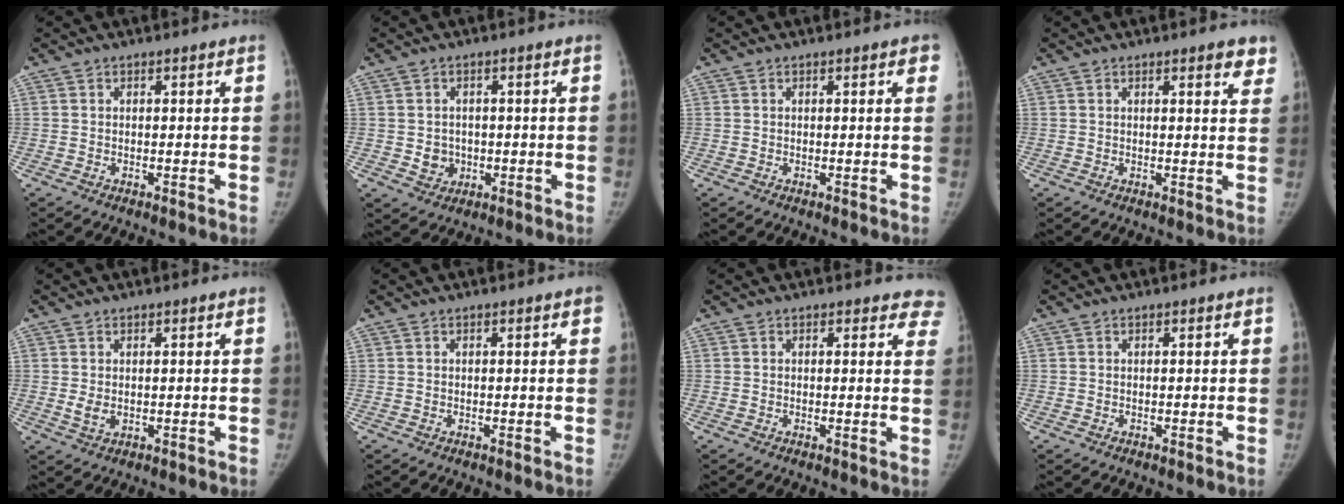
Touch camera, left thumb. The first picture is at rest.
{"total": 3.7, "force": [-0.5, 3.3, 1.4], "torque": [-0.001, 0.003, -0.001]}
{"total": 1.9, "force": [0.9, 0.6, 1.5], "torque": [-0.011, 0.001, 0.007]}
{"total": 3.9, "force": [2.6, 1.1, 2.6], "torque": [-0.015, -0.011, 0.027]}
{"total": 2.0, "force": [0.1, 1.4, 1.5], "torque": [-0.024, -0.007, 0.008]}
{"total": 0.8, "force": [0.4, 0.2, 0.7], "torque": [-0.009, 0.002, 0.002]}
{"total": 5.1, "force": [4.6, 2.3, 0.6], "torque": [0.041, -0.017, 0.023]}
{"total": 0.0}